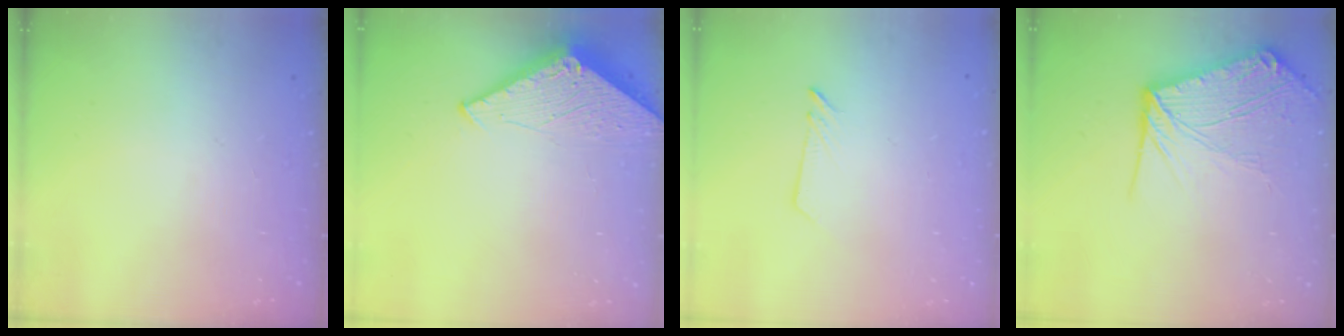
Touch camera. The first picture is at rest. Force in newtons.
{"total": 2.8, "press": 2.8, "slide": 0.2}
{"total": 2.9, "press": 2.9, "slide": 0.3}
{"total": 12.7, "press": 12.6, "slide": 1.4}